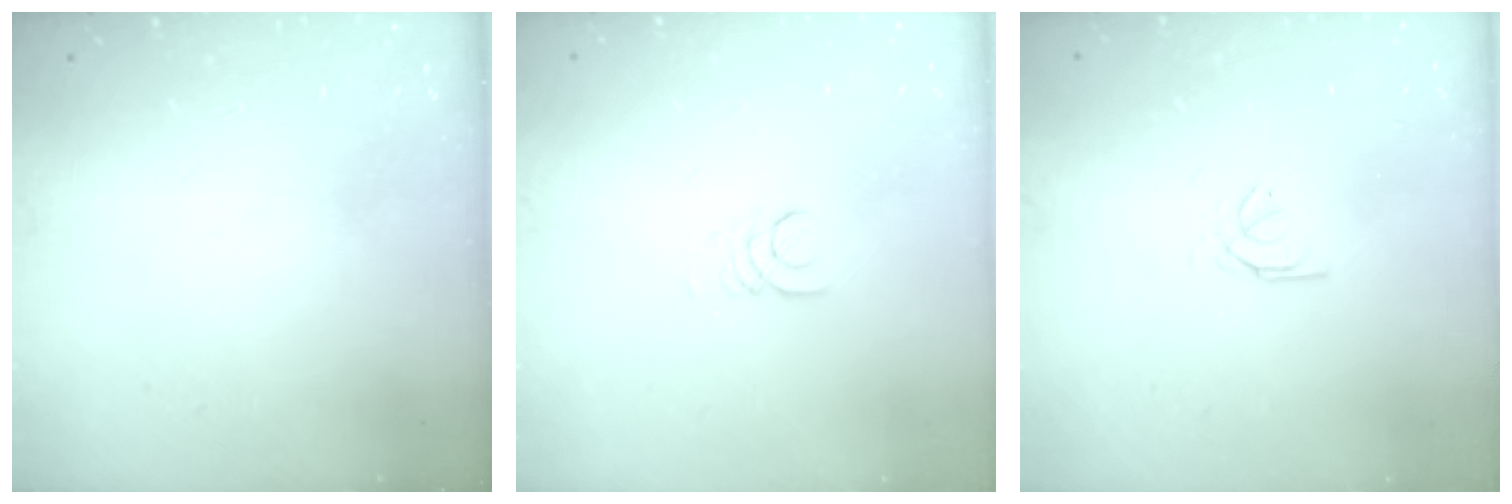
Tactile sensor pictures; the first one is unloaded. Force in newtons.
{"total": 1.4, "press": 1.4, "slide": 0.2}
{"total": 0.7, "press": 0.6, "slide": 0.4}